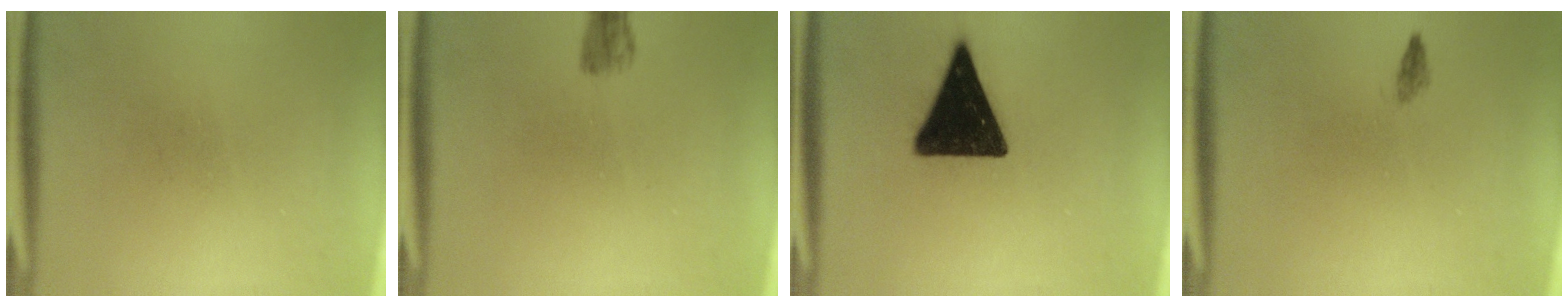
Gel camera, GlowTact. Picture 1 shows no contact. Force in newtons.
{"total": 2.1}
{"total": 16.9}
{"total": 0.8}